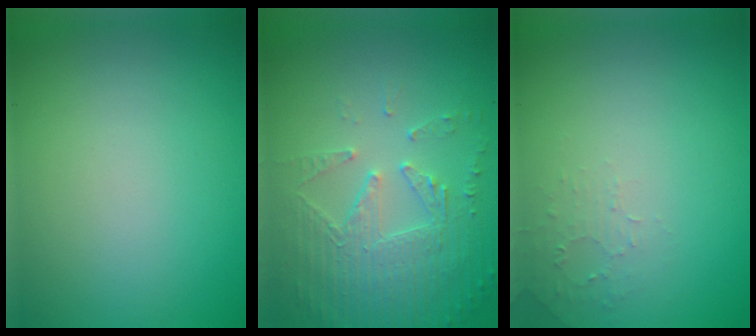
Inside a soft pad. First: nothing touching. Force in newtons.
{"total": 5.5, "press": 3.7, "slide": 4.0}
{"total": 1.3, "press": 1.2, "slide": 0.3}